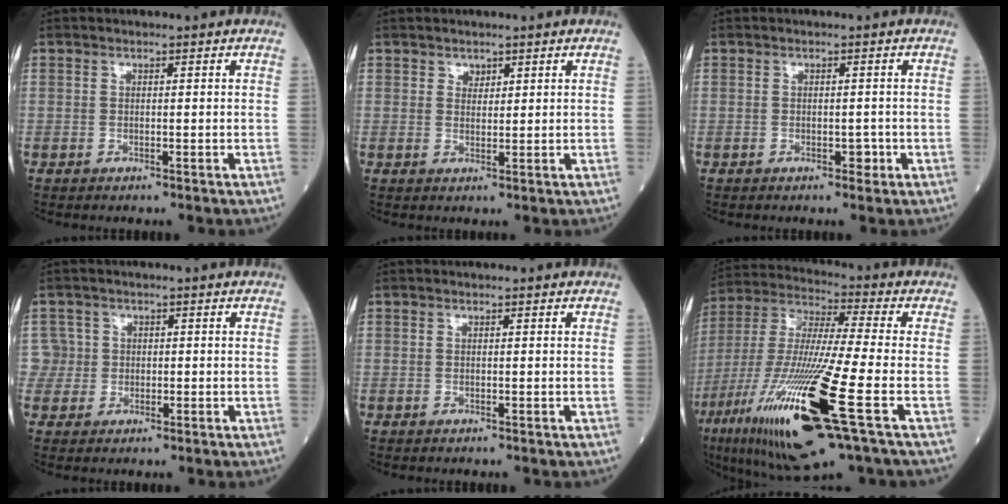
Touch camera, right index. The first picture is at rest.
{"total": 1.4, "force": [1.0, 0.9, 0.3], "torque": [-0.002, -0.004, 0.016]}
{"total": 1.5, "force": [-0.7, 0.8, 1.1], "torque": [-0.010, 0.002, -0.011]}
{"total": 3.0, "force": [0.1, 3.0, -0.6], "torque": [0.028, 0.011, -0.002]}
{"total": 0.0}
{"total": 23.4, "force": [-9.2, 1.6, 21.5], "torque": [-0.452, -0.051, -0.169]}